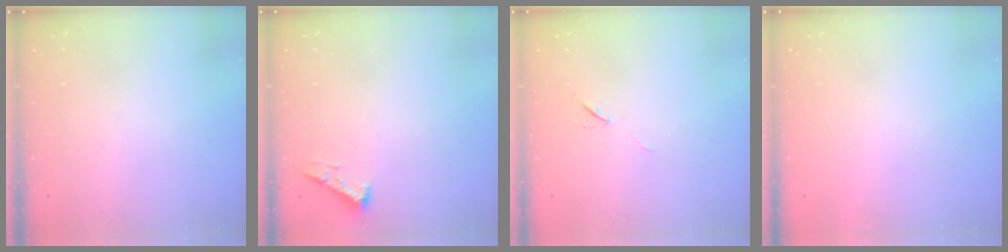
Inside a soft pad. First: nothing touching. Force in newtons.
{"total": 2.5, "press": 2.5, "slide": 0.3}
{"total": 6.4, "press": 5.8, "slide": 2.5}
{"total": 1.7, "press": 1.7, "slide": 0.1}